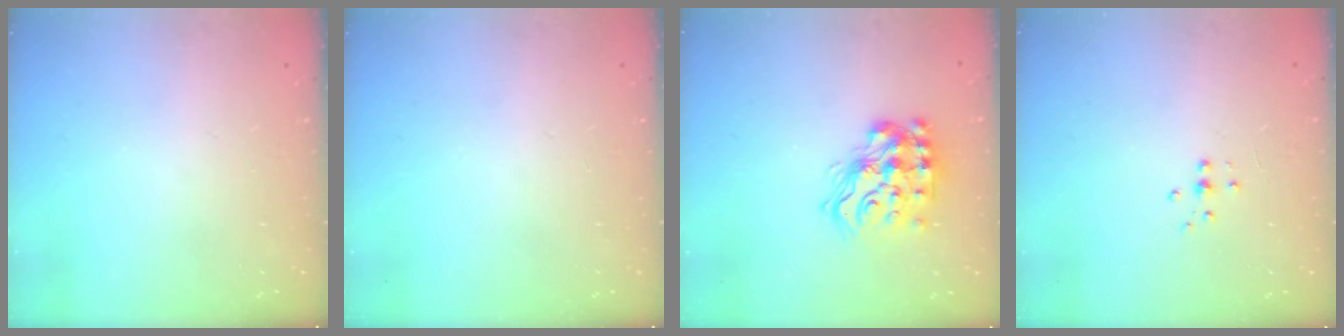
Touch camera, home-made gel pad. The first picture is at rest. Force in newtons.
{"total": 0.0}
{"total": 16.1, "press": 16.1, "slide": 1.1}
{"total": 4.4, "press": 4.3, "slide": 0.7}